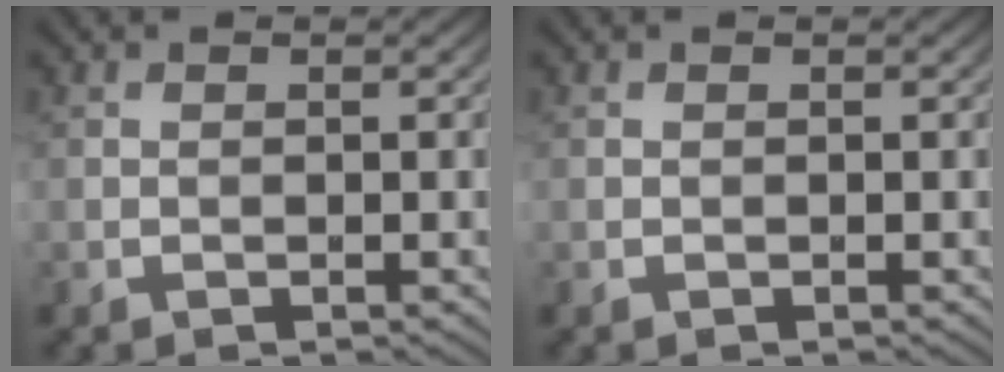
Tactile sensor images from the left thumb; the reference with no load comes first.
{"total": 0.0}